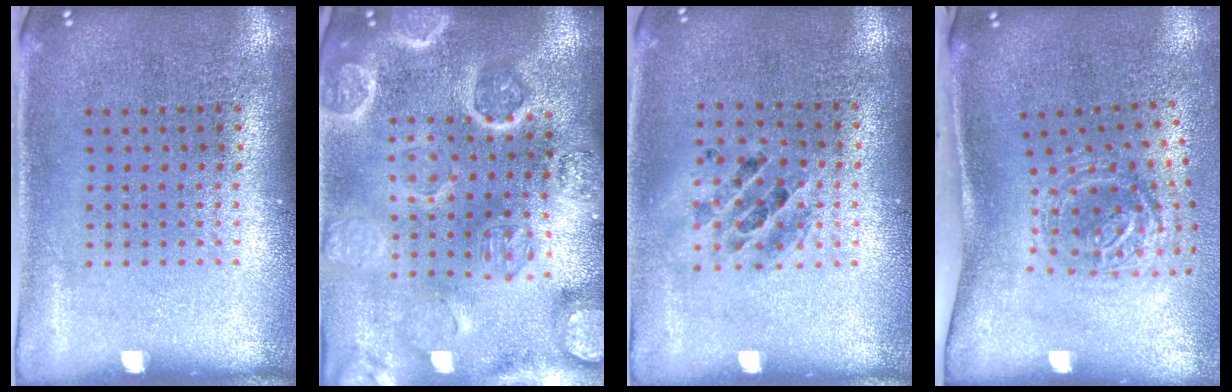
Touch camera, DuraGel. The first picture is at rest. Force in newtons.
{"total": 4.4, "press": 4.0, "slide": 1.9}
{"total": 1.3, "press": 1.2, "slide": 0.5}
{"total": 1.7, "press": 1.2, "slide": 1.2}